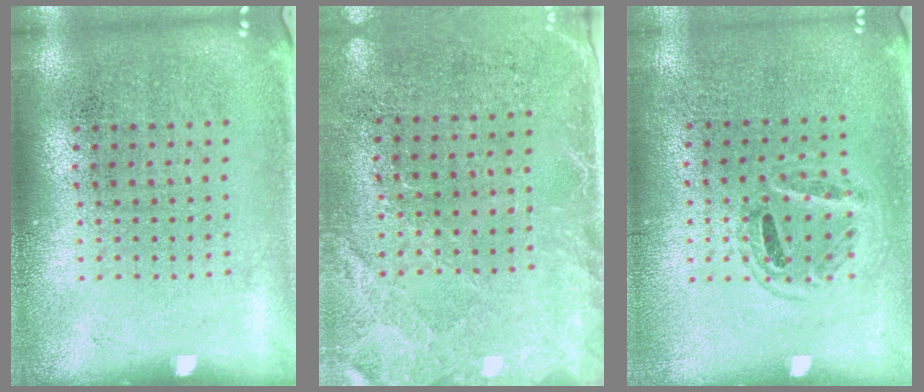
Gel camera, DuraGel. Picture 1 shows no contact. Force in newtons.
{"total": 2.7, "press": 2.3, "slide": 1.5}
{"total": 1.1, "press": 1.0, "slide": 0.4}